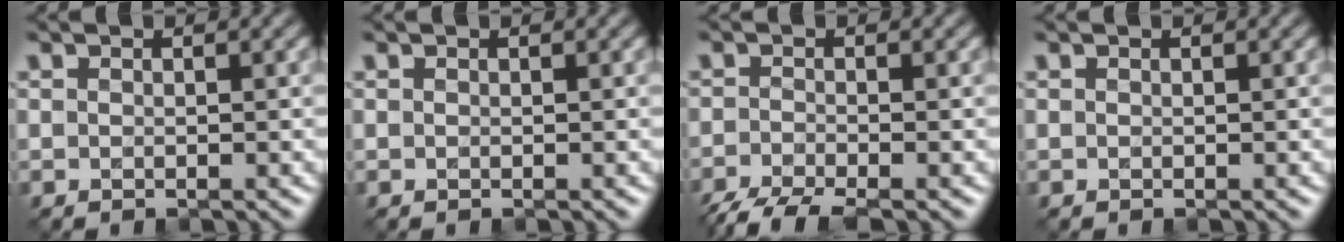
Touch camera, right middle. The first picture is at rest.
{"total": 0.0}
{"total": 4.4, "force": [-3.5, 0.9, 2.5], "torque": [-0.045, -0.012, -0.073]}
{"total": 0.0}